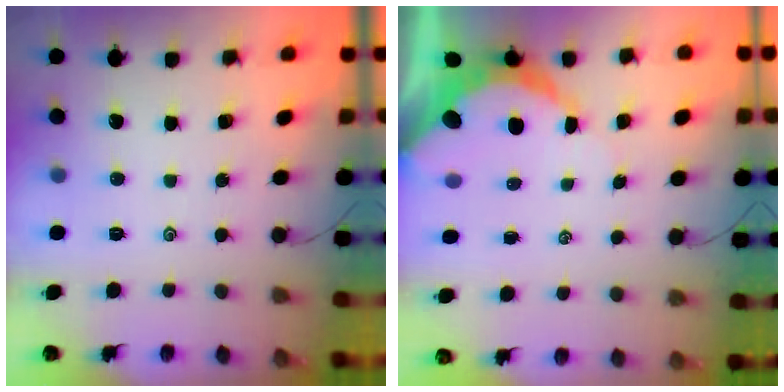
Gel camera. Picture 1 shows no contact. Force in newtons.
{"total": 7.2, "press": 7.1, "slide": 1.0}